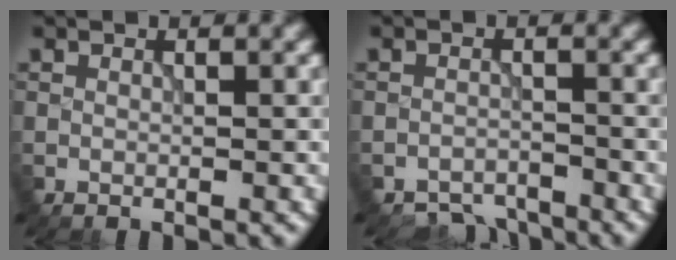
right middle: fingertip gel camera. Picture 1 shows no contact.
{"total": 3.2, "force": [-3.1, 0.9, 0.0], "torque": [0.008, -0.003, -0.053]}